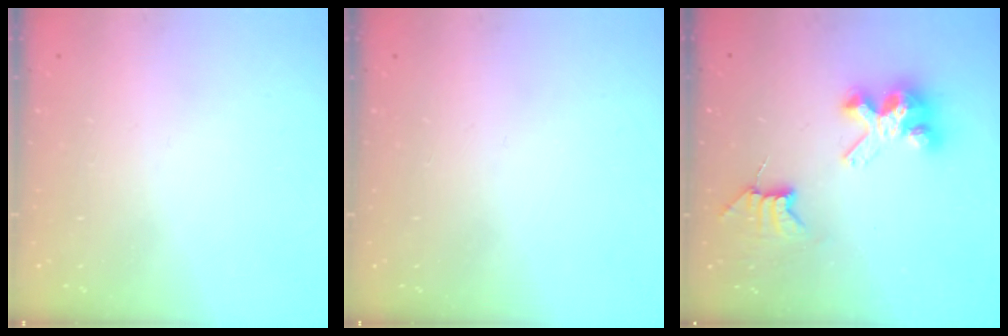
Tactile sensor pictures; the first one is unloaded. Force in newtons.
{"total": 0.0}
{"total": 8.1, "press": 8.1, "slide": 0.7}